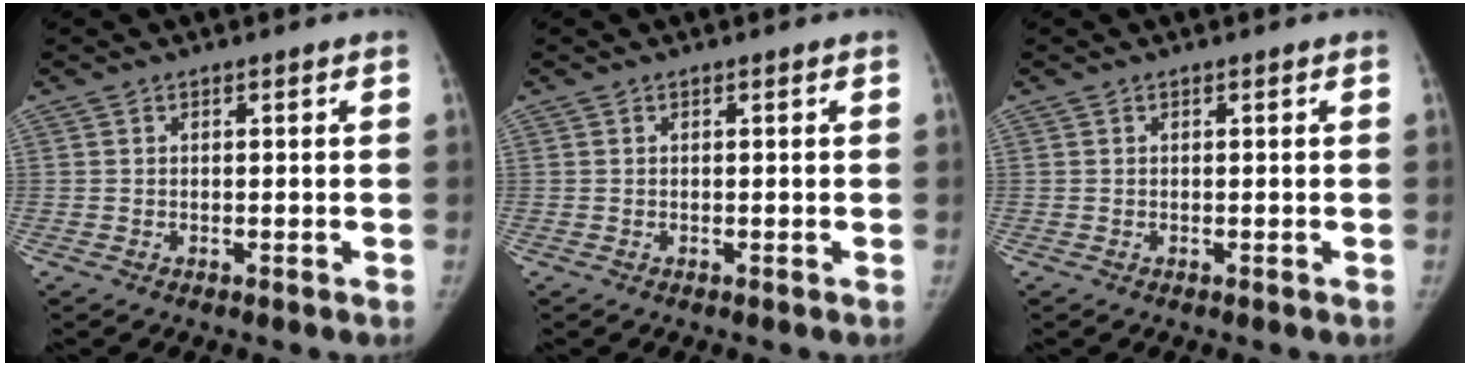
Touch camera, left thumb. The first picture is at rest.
{"total": 0.0}
{"total": 0.0}